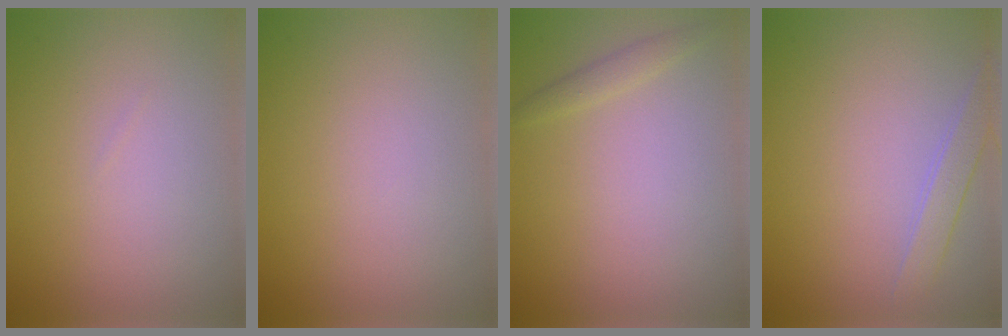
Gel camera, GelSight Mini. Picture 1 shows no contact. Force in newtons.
{"total": 0.0}
{"total": 1.0, "press": 1.0, "slide": 0.1}
{"total": 1.8, "press": 1.8, "slide": 0.1}